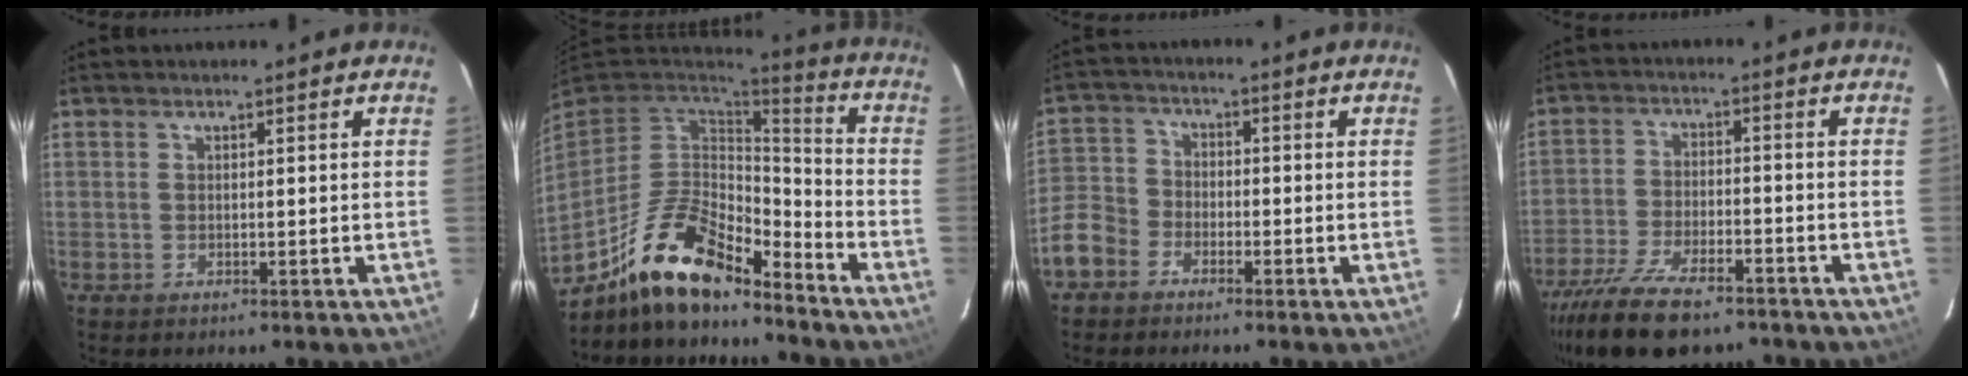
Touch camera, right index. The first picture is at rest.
{"total": 17.6, "force": [-12.7, 6.3, 10.4], "torque": [-0.220, -0.006, -0.233]}
{"total": 8.1, "force": [-4.7, 6.0, 2.8], "torque": [-0.066, 0.018, -0.102]}
{"total": 16.6, "force": [-12.6, 6.0, 9.0], "torque": [-0.195, -0.032, -0.217]}